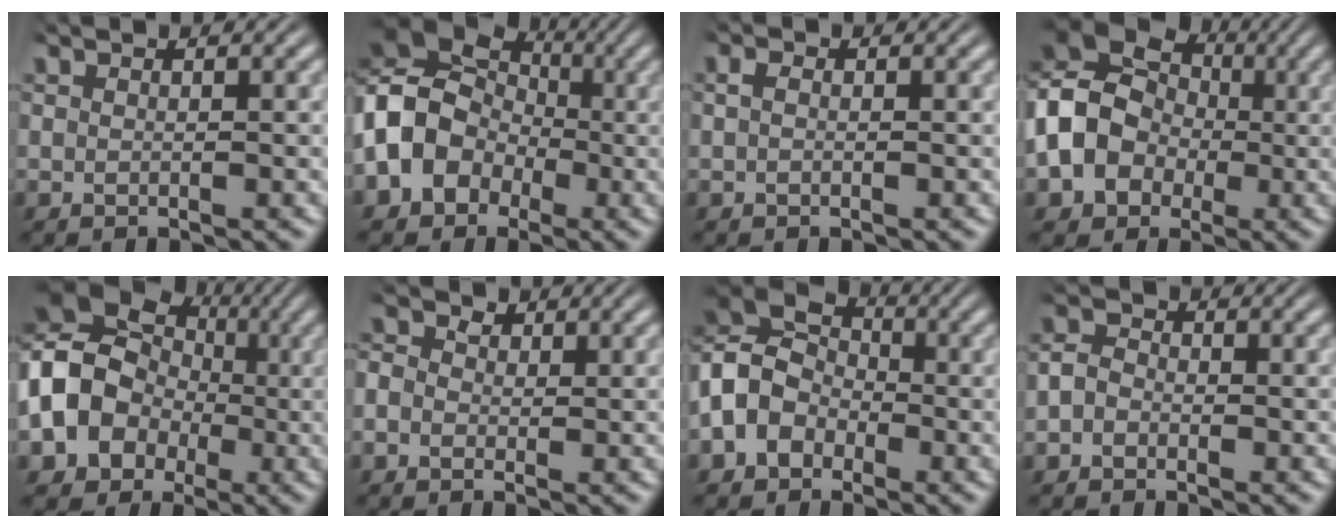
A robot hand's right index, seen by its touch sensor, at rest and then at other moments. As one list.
[{"total": 12.0, "force": [0.2, 10.4, 5.9], "torque": [-0.171, -0.027, 0.002]}, {"total": 0.7, "force": [-0.1, 0.5, 0.5], "torque": [-0.014, 0.002, -0.001]}, {"total": 12.0, "force": [0.5, 10.5, 5.8], "torque": [-0.176, -0.032, 0.013]}, {"total": 14.6, "force": [0.1, 13.0, 6.5], "torque": [-0.192, -0.034, -0.003]}, {"total": 4.1, "force": [0.2, 3.7, 1.7], "torque": [-0.046, 0.000, -0.011]}, {"total": 10.5, "force": [0.7, 9.1, 5.2], "torque": [-0.144, -0.014, 0.002]}, {"total": 2.9, "force": [-0.9, 2.6, 1.0], "torque": [-0.032, -0.008, -0.020]}]